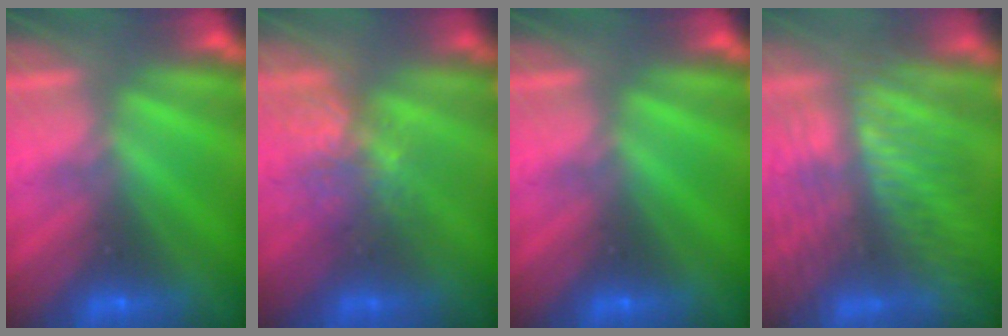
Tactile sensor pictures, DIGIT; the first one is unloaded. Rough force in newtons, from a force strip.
{"total": 3.6}
{"total": 0.0}
{"total": 8.7}